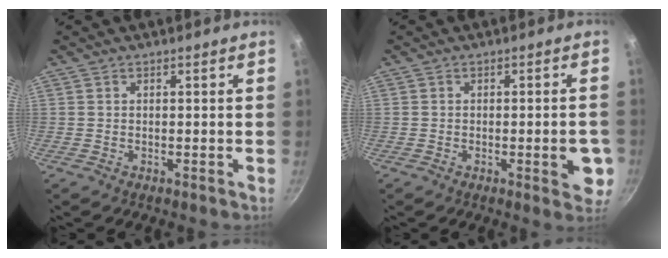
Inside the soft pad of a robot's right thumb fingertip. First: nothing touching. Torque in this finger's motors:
{"motor_torque": [0.64, 0.73, -0.13, 0.05, 0.23]}